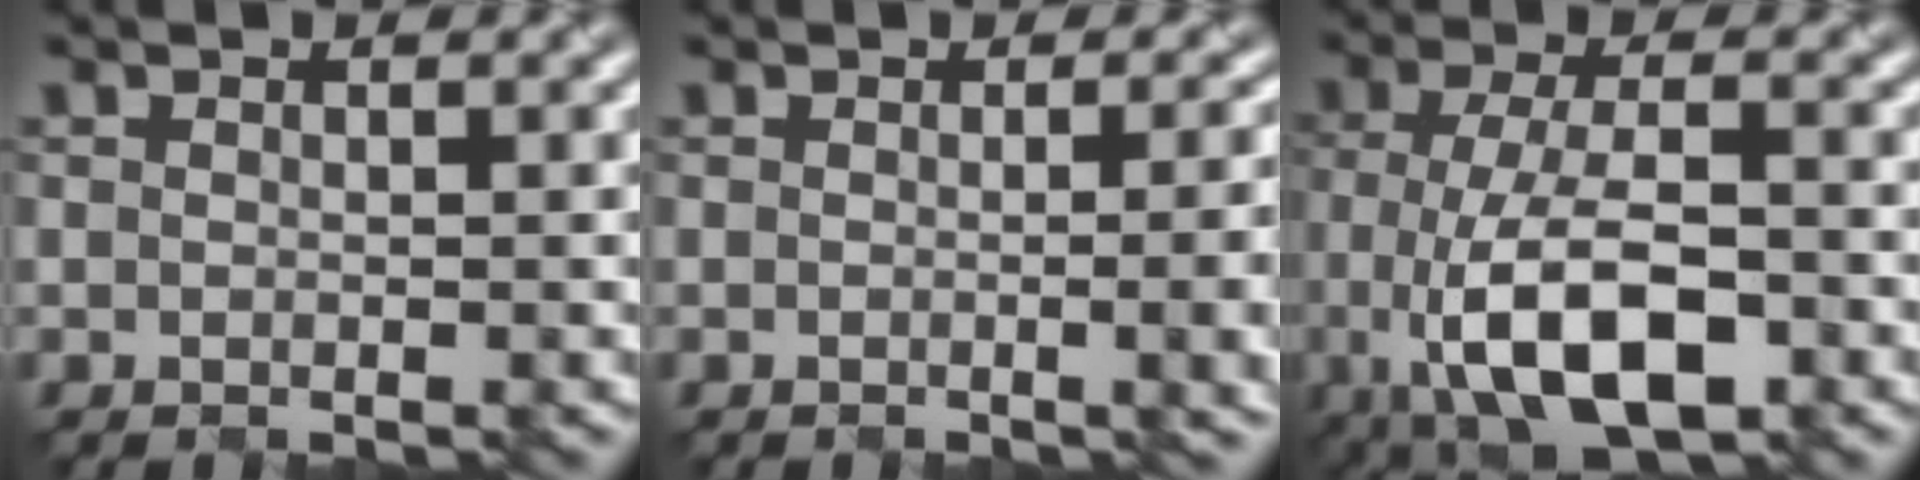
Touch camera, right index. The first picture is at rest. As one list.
[{"total": 6.7, "force": [-0.4, 3.0, 5.9], "torque": [-0.042, -0.004, 0.000]}, {"total": 8.8, "force": [-2.5, 3.6, 7.6], "torque": [-0.143, -0.009, -0.041]}]